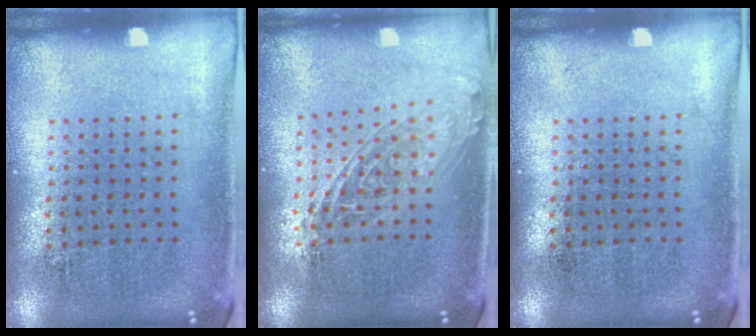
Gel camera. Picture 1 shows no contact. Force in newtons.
{"total": 1.5, "press": 1.3, "slide": 0.9}
{"total": 0.0}